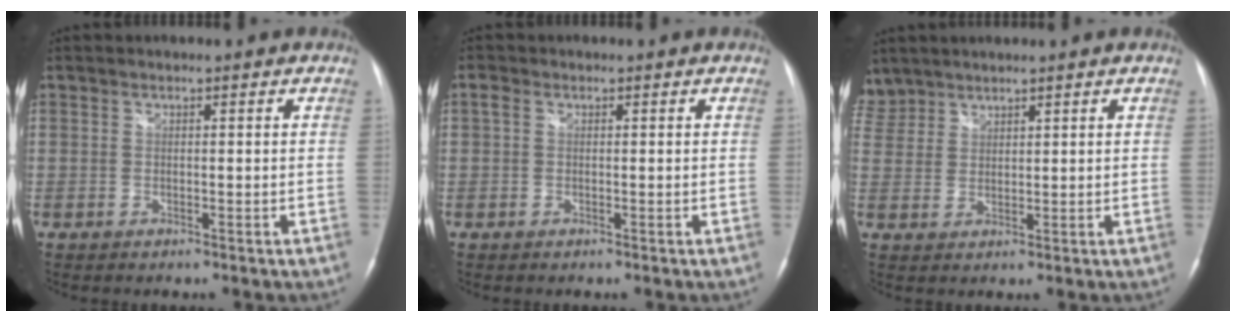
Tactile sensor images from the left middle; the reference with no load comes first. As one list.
[{"total": 0.9, "force": [0.2, 0.7, 0.6], "torque": [-0.017, 0.006, 0.002]}, {"total": 5.0, "force": [4.2, 2.7, -0.1], "torque": [0.003, 0.012, 0.091]}]